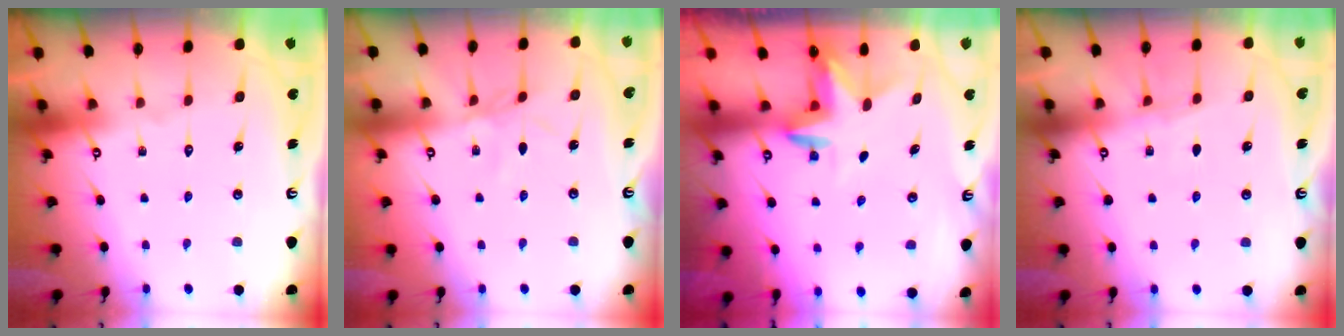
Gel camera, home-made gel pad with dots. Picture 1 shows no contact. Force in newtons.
{"total": 3.0, "press": 2.9, "slide": 0.3}
{"total": 3.4, "press": 3.4, "slide": 0.3}
{"total": 4.2, "press": 4.2, "slide": 0.6}